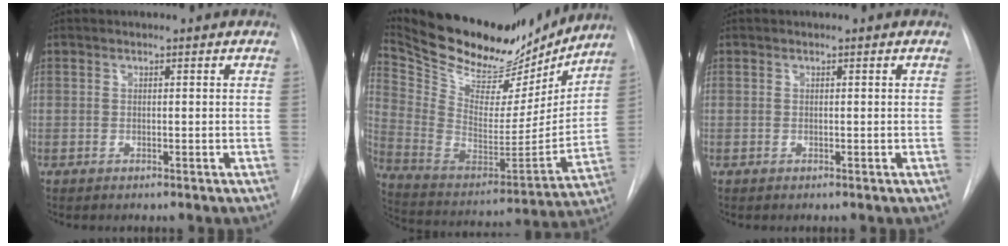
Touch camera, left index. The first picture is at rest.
{"total": 26.1, "force": [22.6, 8.5, 9.9], "torque": [-0.192, -0.031, 0.350]}
{"total": 0.0}